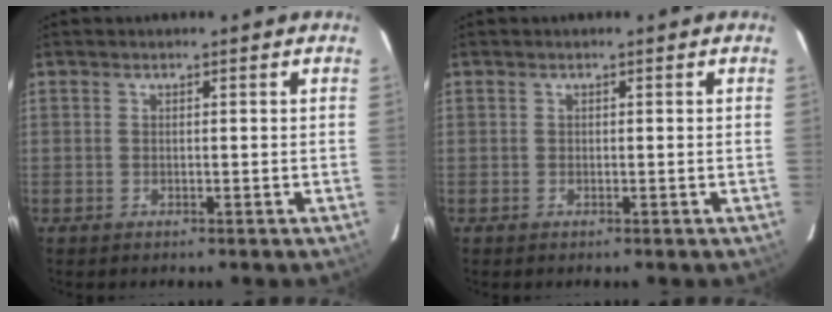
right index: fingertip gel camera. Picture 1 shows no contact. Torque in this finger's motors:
{"motor_torque": [0.19, 0.13, 0.05, 0.01]}